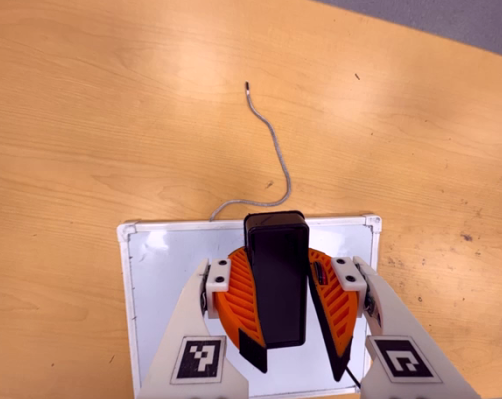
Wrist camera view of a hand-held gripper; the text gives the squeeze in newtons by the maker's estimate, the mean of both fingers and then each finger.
{"total": 11.1, "left": 10.8, "right": 11.4}